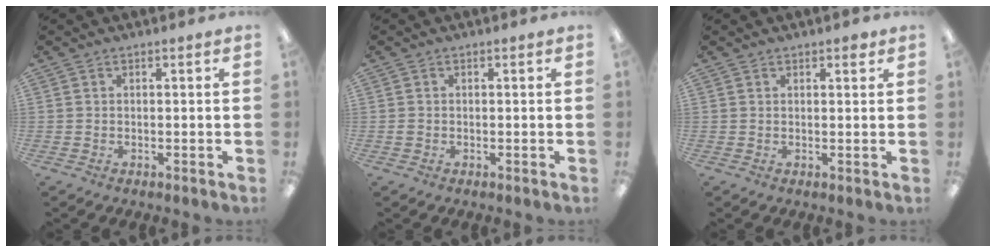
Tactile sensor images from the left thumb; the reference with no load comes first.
{"total": 0.7, "force": [-0.1, 0.6, 0.3], "torque": [-0.006, 0.004, -0.004]}
{"total": 1.7, "force": [1.3, 0.8, 0.7], "torque": [0.001, -0.005, 0.019]}